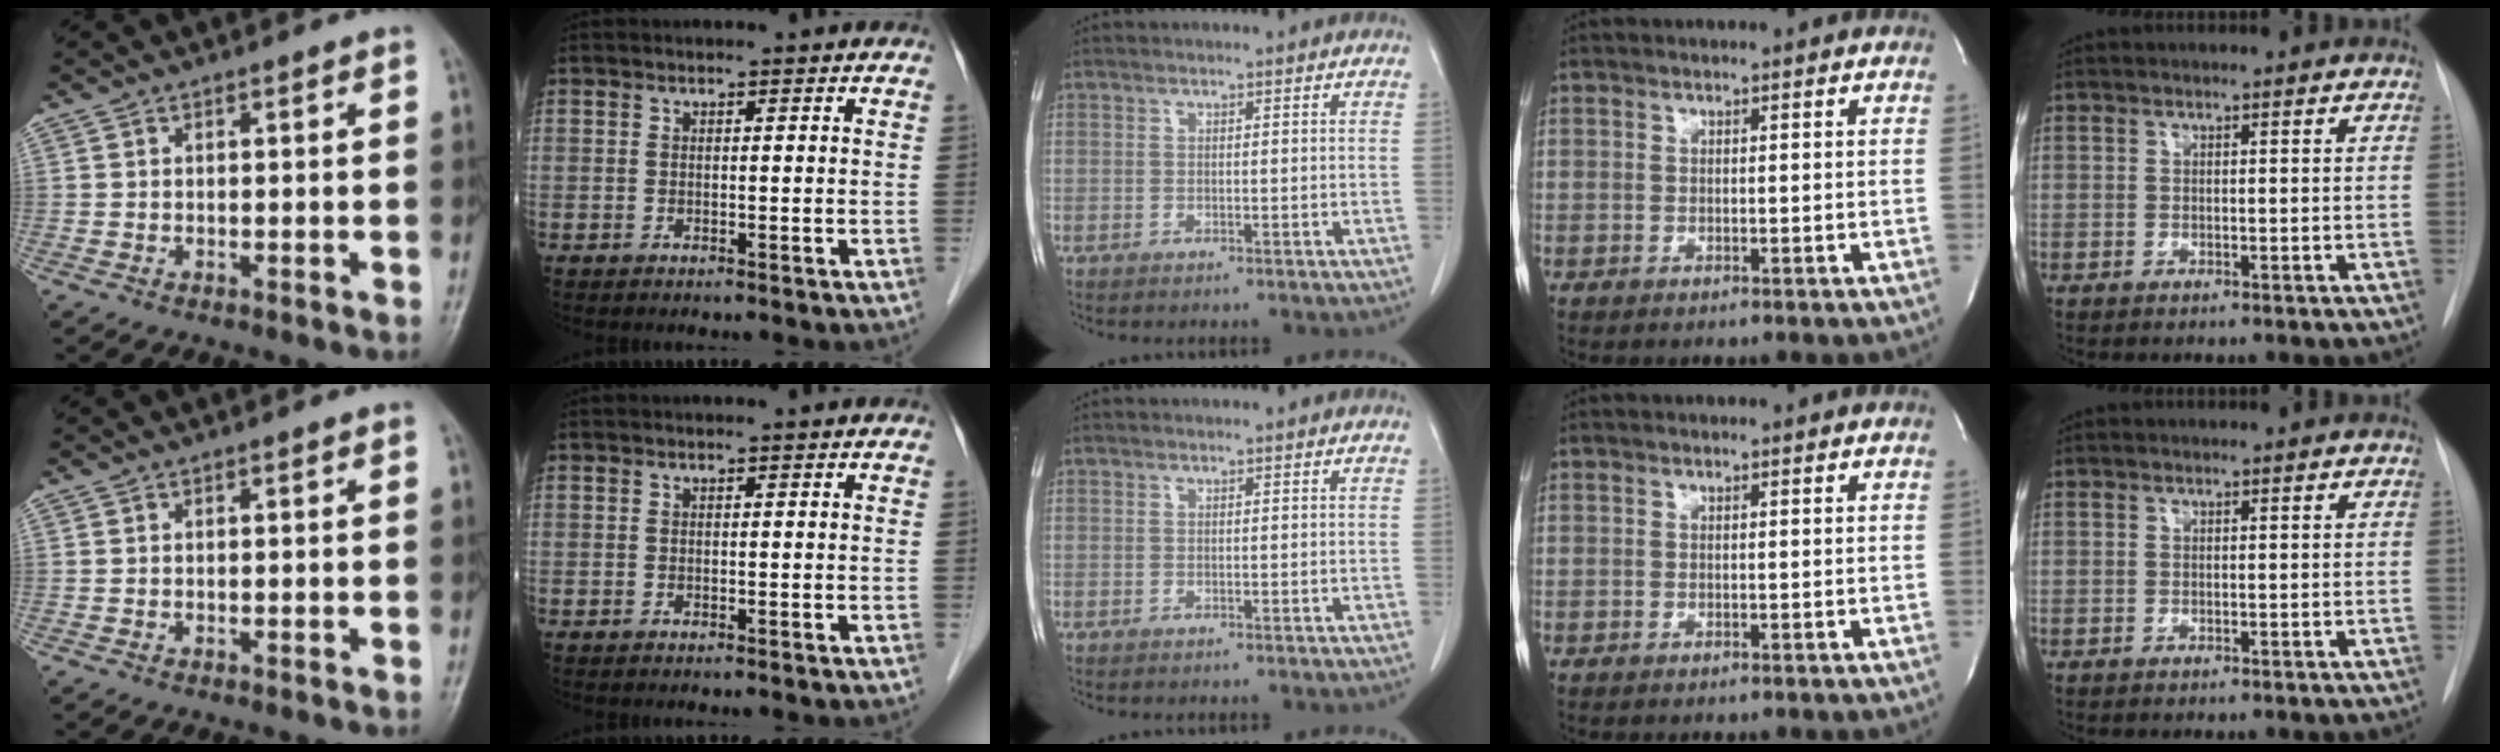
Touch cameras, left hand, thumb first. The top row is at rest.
{}